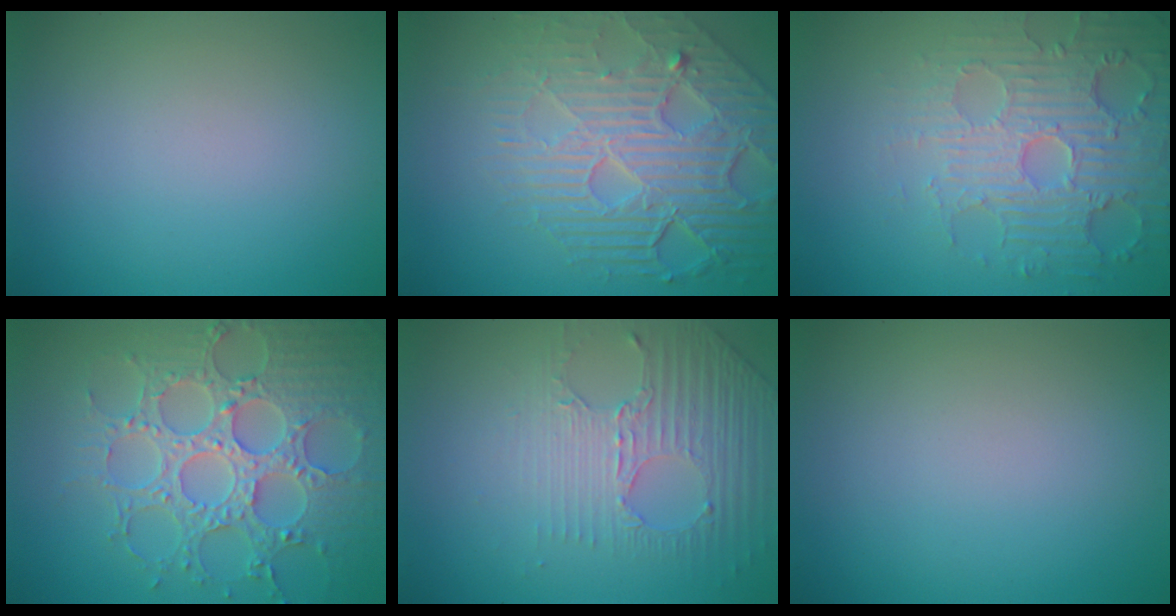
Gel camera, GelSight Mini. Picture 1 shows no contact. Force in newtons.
{"total": 8.2, "press": 5.7, "slide": 5.9}
{"total": 4.8, "press": 4.6, "slide": 1.2}
{"total": 7.3, "press": 6.0, "slide": 4.1}
{"total": 4.6, "press": 3.0, "slide": 3.4}
{"total": 0.0}